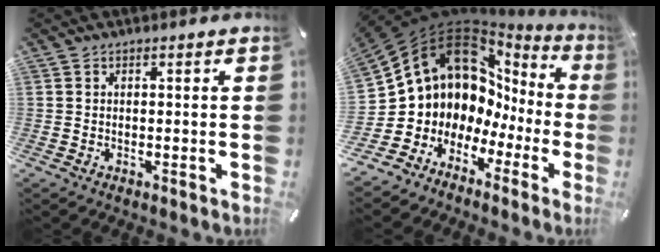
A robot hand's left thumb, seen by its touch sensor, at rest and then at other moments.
{"total": 11.9, "force": [8.0, 8.2, 2.9], "torque": [-0.064, -0.099, 0.154]}